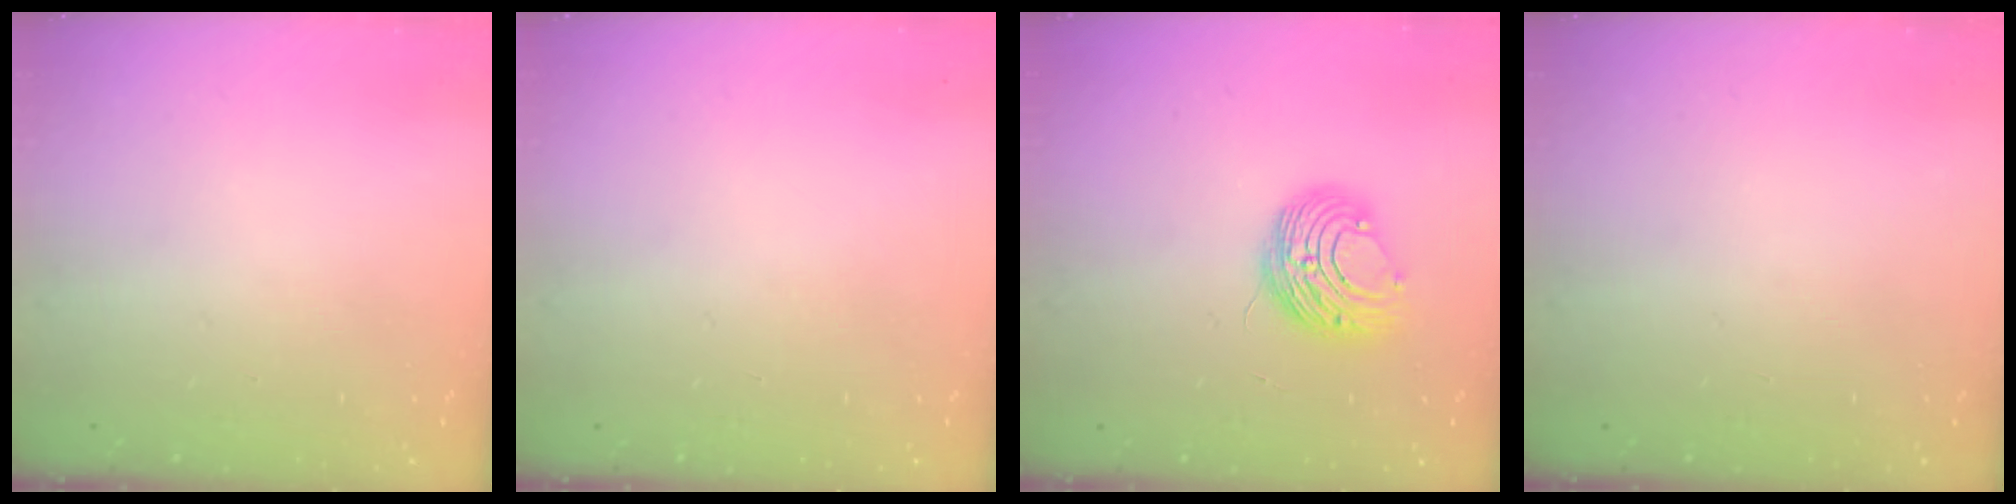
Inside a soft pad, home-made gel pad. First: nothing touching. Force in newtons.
{"total": 0.0}
{"total": 10.0, "press": 10.0, "slide": 0.7}
{"total": 0.0}